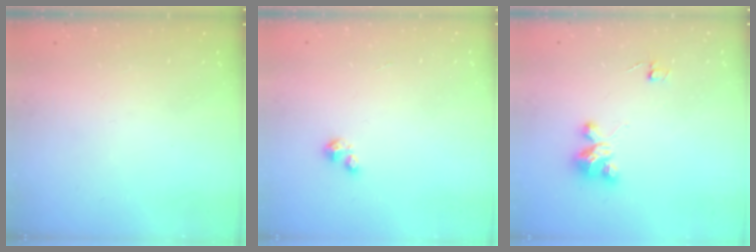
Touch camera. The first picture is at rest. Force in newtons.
{"total": 2.1, "press": 2.0, "slide": 0.5}
{"total": 4.0, "press": 4.0, "slide": 0.2}